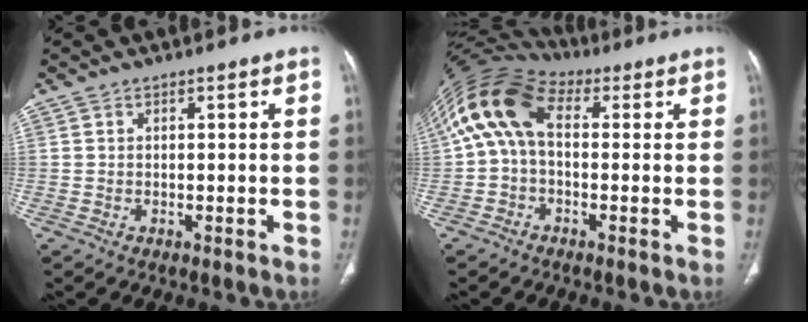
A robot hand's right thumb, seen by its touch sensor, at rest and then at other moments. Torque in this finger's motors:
{"motor_torque": [0.71, 2.19, 1.32, -0.12, 0.20]}